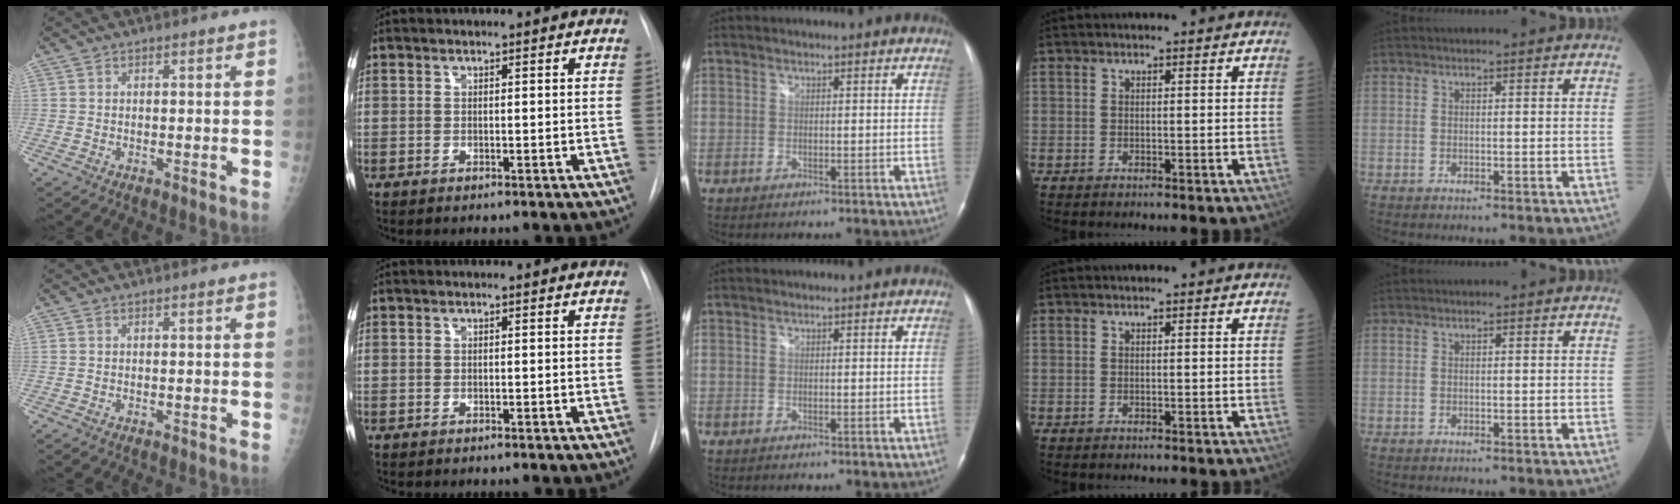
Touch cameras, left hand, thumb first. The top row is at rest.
{}